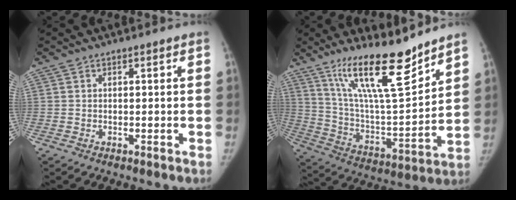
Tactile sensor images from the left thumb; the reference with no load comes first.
{"total": 19.6, "force": [14.3, 3.9, 12.9], "torque": [-0.192, -0.086, 0.259]}